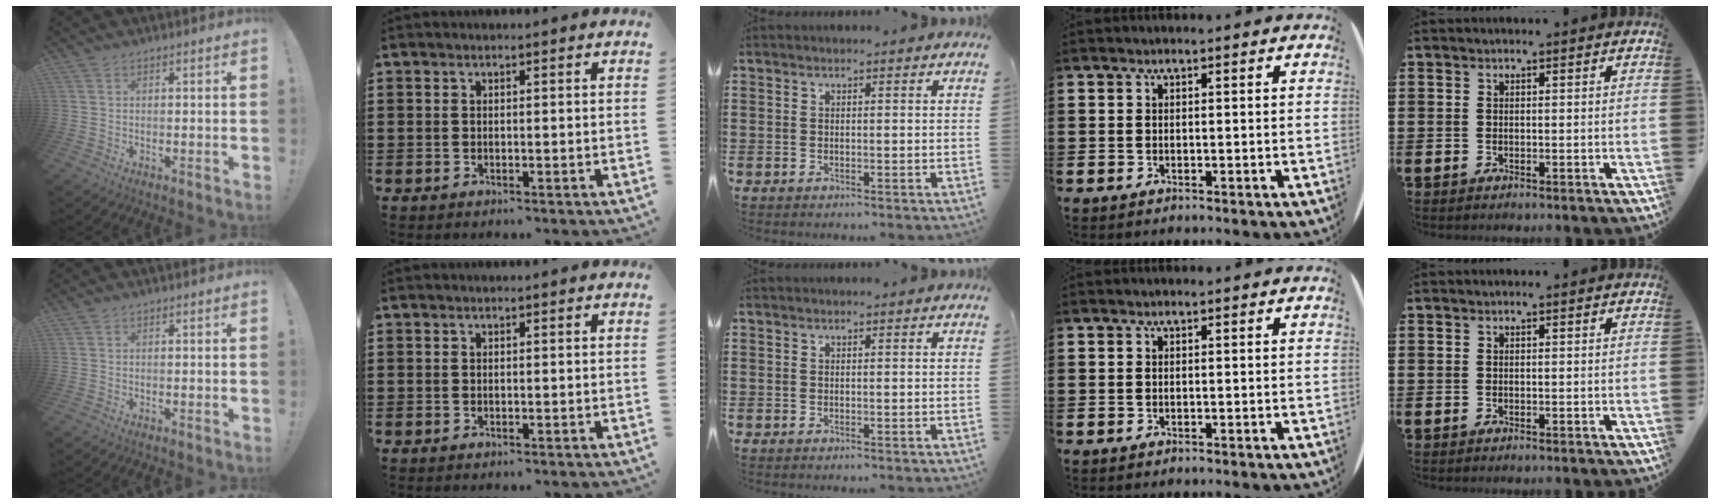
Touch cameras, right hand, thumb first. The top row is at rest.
{}